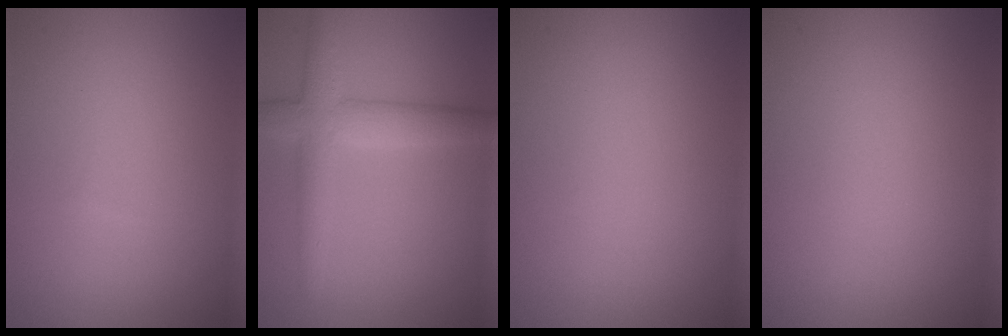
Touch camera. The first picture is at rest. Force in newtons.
{"total": 3.5, "press": 3.5, "slide": 0.2}
{"total": 0.0}
{"total": 0.0}